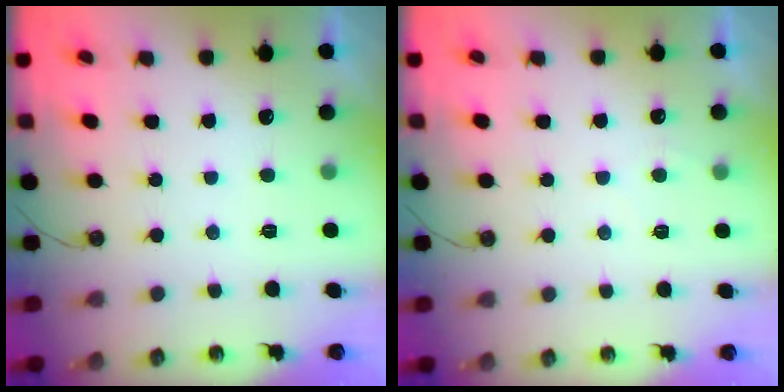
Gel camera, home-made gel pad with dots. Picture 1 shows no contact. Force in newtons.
{"total": 3.9, "press": 3.8, "slide": 0.5}